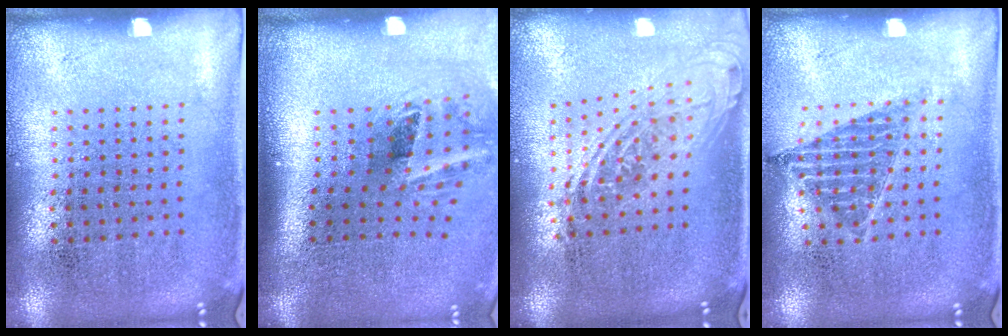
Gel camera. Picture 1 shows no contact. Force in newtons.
{"total": 2.2, "press": 1.3, "slide": 1.8}
{"total": 1.9, "press": 1.5, "slide": 1.2}
{"total": 1.0, "press": 0.9, "slide": 0.3}